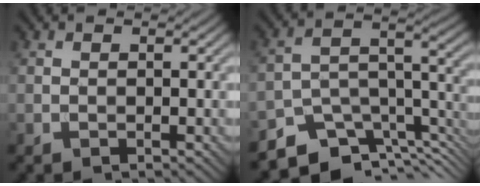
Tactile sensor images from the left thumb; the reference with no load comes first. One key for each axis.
{"total": 10.3, "fx": -8.7, "fy": 3.9, "fz": 4.1, "tx": -0.085, "ty": -0.012, "tz": -0.144}